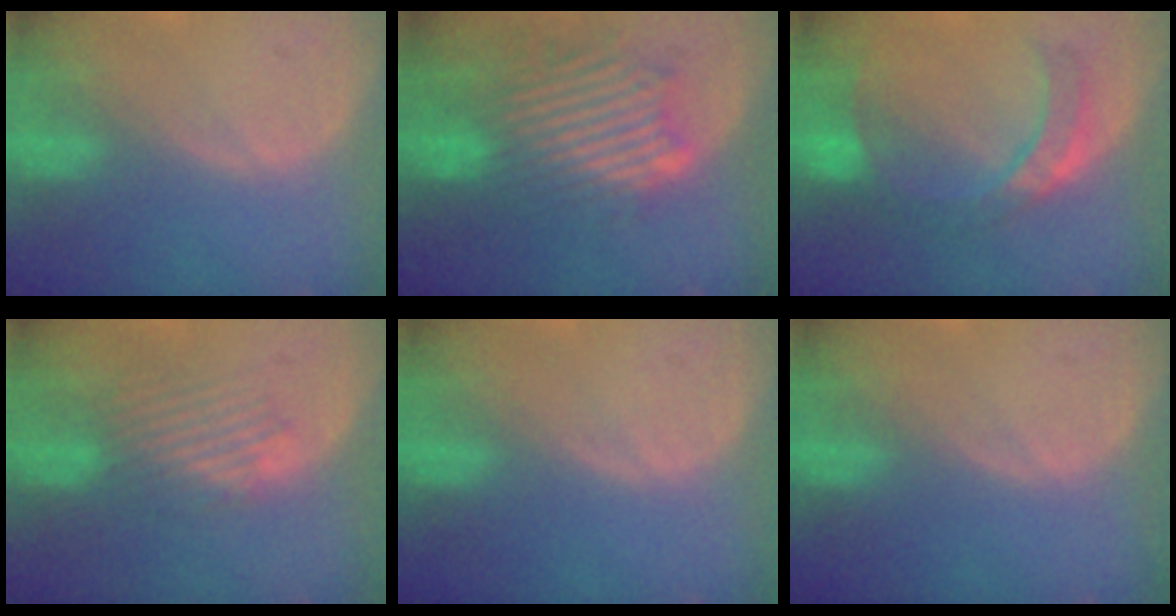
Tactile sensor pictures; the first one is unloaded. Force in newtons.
{"total": 10.5, "press": 10.0, "slide": 3.2}
{"total": 7.0, "press": 6.9, "slide": 1.1}
{"total": 4.8, "press": 4.4, "slide": 1.9}
{"total": 0.0}
{"total": 0.0}